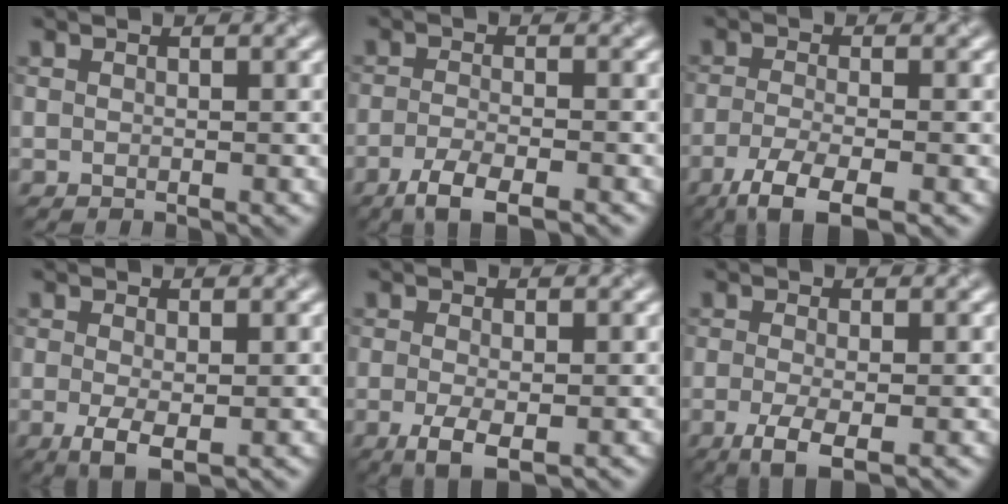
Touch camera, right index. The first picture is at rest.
{"total": 3.8, "force": [-2.5, 0.9, 2.8], "torque": [-0.053, -0.007, -0.051]}
{"total": 4.8, "force": [-2.8, 1.3, 3.7], "torque": [-0.071, -0.008, -0.061]}
{"total": 3.1, "force": [-0.7, 1.1, 2.8], "torque": [-0.055, -0.009, -0.013]}
{"total": 3.2, "force": [-1.1, 1.1, 2.8], "torque": [-0.056, -0.010, -0.020]}
{"total": 3.4, "force": [-1.3, 1.0, 3.0], "torque": [-0.061, -0.008, -0.026]}